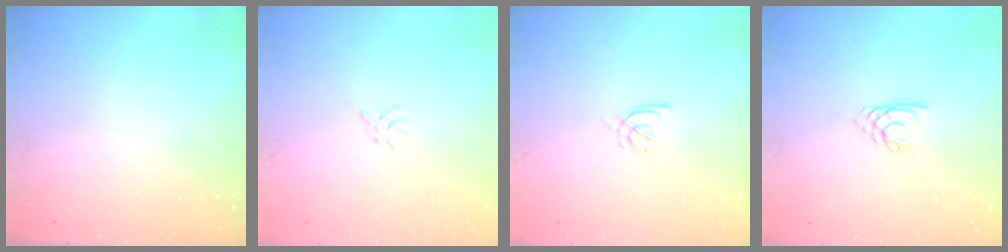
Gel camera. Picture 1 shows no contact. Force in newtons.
{"total": 0.0}
{"total": 2.4, "press": 2.3, "slide": 0.6}
{"total": 1.9, "press": 1.9, "slide": 0.2}